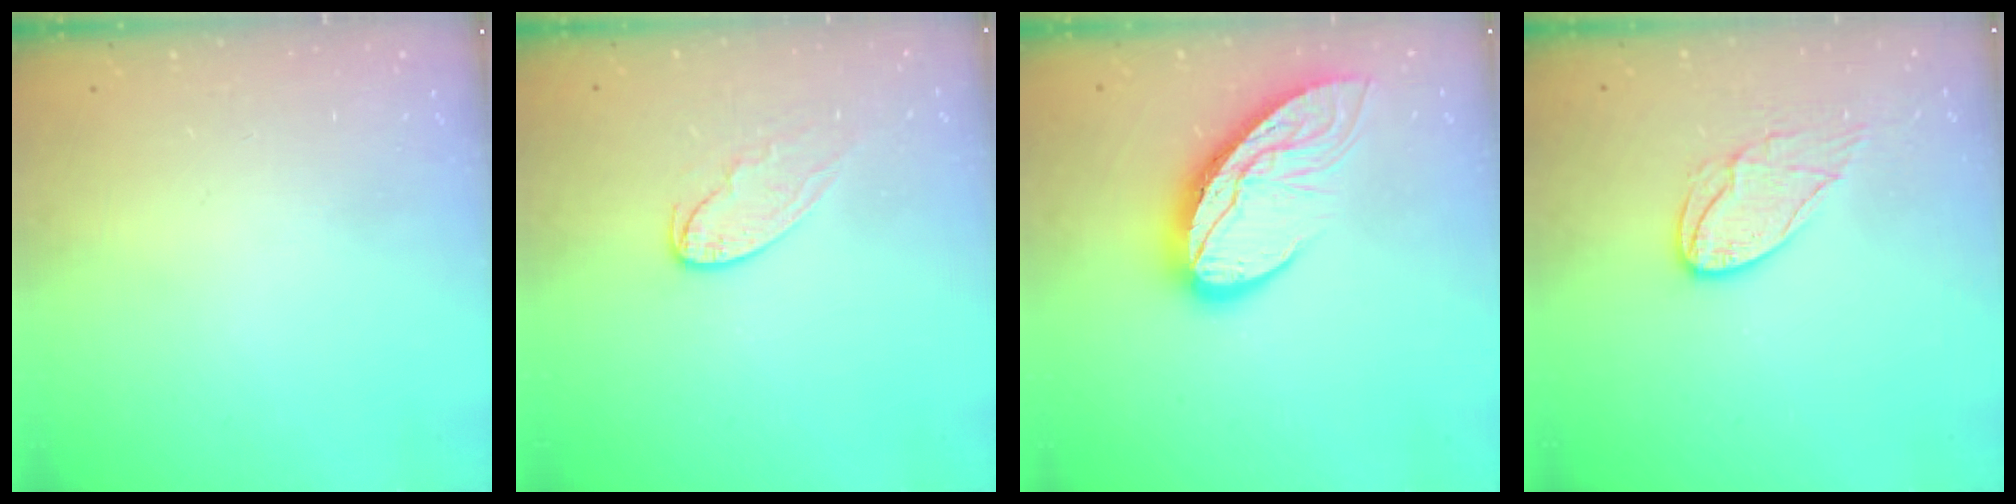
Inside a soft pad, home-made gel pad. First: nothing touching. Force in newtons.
{"total": 6.6, "press": 6.6, "slide": 0.3}
{"total": 15.3, "press": 15.2, "slide": 1.8}
{"total": 8.8, "press": 8.8, "slide": 0.6}